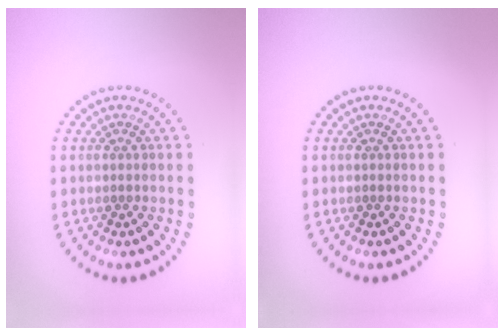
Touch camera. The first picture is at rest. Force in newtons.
{"total": 0.0}